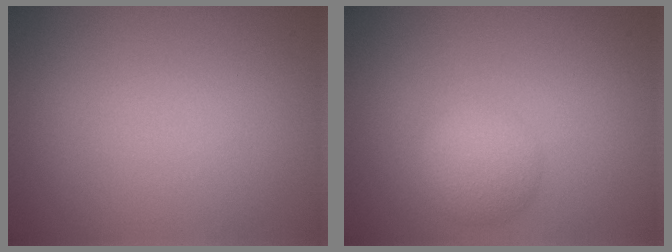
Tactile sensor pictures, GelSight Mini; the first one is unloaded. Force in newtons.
{"total": 2.7, "press": 2.7, "slide": 0.2}